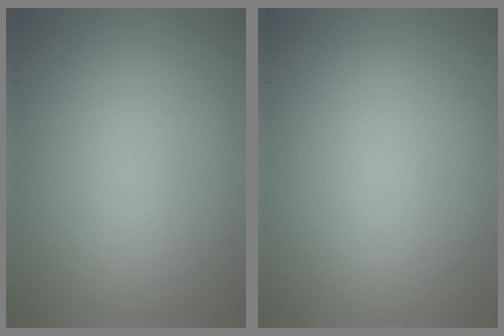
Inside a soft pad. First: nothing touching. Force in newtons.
{"total": 0.0}